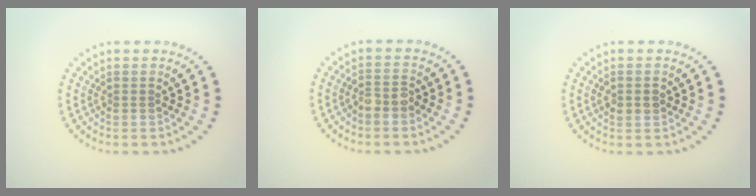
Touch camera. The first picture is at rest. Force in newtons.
{"total": 1.5, "press": 1.5, "slide": 0.5}
{"total": 1.7, "press": 1.7, "slide": 0.1}